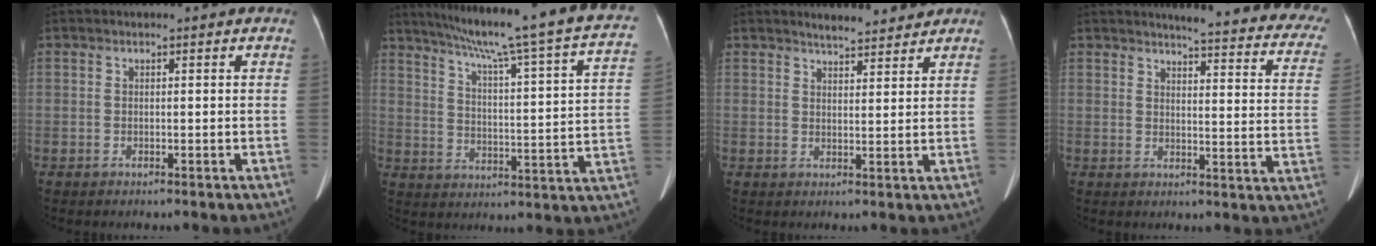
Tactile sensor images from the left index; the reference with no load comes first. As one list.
[{"total": 26.8, "force": [21.7, 0.2, 15.7], "torque": [-0.238, -0.033, 0.277]}, {"total": 4.5, "force": [4.3, 0.9, 1.3], "torque": [-0.022, 0.009, 0.061]}, {"total": 21.1, "force": [19.3, 2.2, 8.1], "torque": [-0.080, -0.083, 0.197]}]